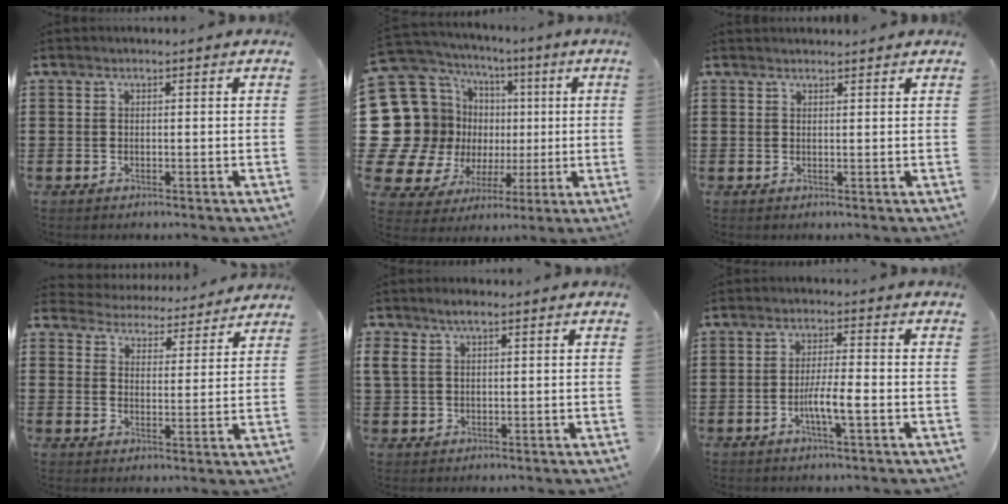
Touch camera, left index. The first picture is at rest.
{"total": 18.8, "force": [1.0, 17.2, 7.4], "torque": [-0.221, -0.023, 0.056]}
{"total": 1.1, "force": [1.1, 0.2, 0.0], "torque": [-0.002, 0.000, 0.022]}
{"total": 4.3, "force": [4.3, 0.3, -0.5], "torque": [-0.018, -0.036, 0.072]}
{"total": 3.0, "force": [1.4, 1.7, 2.0], "torque": [-0.044, 0.008, 0.025]}
{"total": 4.7, "force": [-1.5, 0.5, 4.4], "torque": [-0.082, -0.001, -0.029]}